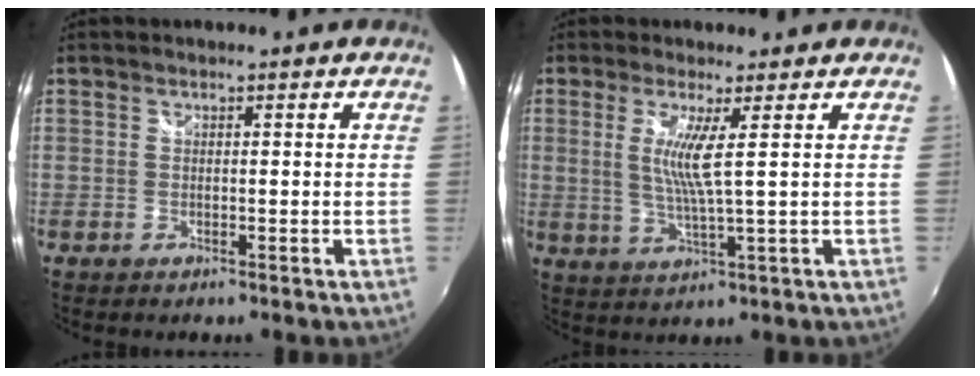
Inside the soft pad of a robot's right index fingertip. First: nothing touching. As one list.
[{"total": 5.6, "force": [1.4, -0.7, 5.4], "torque": [-0.102, -0.014, 0.026]}]